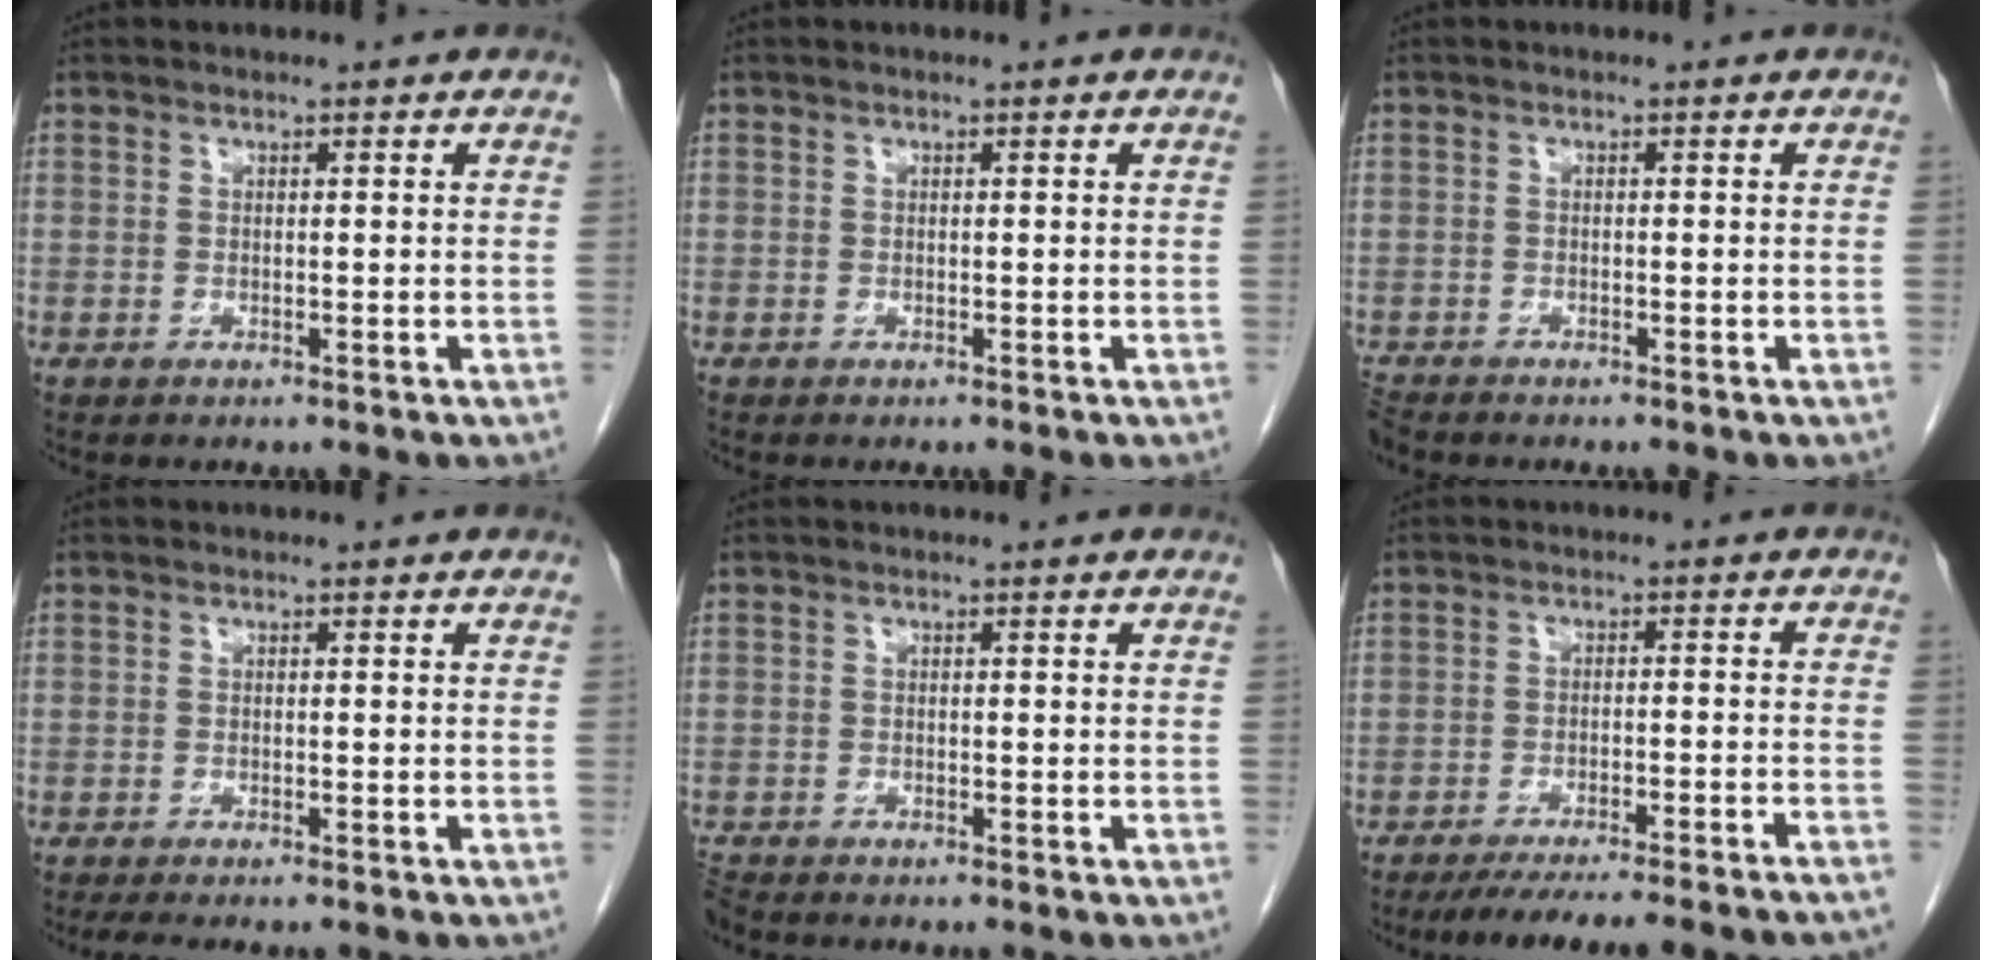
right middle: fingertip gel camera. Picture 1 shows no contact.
{"total": 0.0}
{"total": 2.0, "force": [-1.9, 0.4, 0.5], "torque": [-0.015, -0.009, -0.035]}
{"total": 4.2, "force": [-3.4, 0.6, 2.2], "torque": [-0.031, -0.010, -0.047]}
{"total": 1.7, "force": [-1.6, 0.3, 0.3], "torque": [-0.012, -0.008, -0.031]}
{"total": 15.5, "force": [-13.6, -0.1, 7.3], "torque": [-0.082, -0.025, -0.185]}